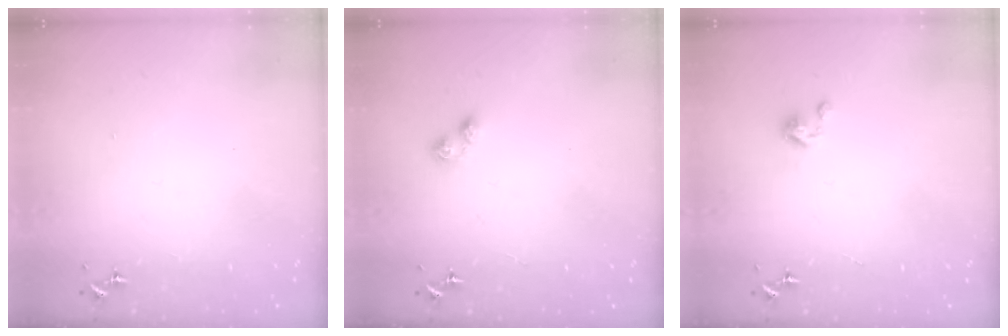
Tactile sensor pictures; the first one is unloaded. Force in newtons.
{"total": 4.3, "press": 4.3, "slide": 0.5}
{"total": 3.3, "press": 3.3, "slide": 0.3}